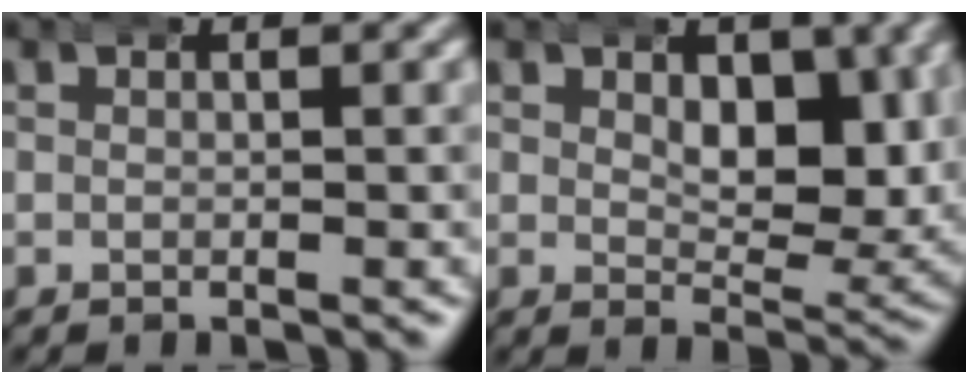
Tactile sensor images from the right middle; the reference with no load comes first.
{"total": 5.7, "force": [2.1, 3.1, 4.3], "torque": [-0.067, -0.022, 0.037]}